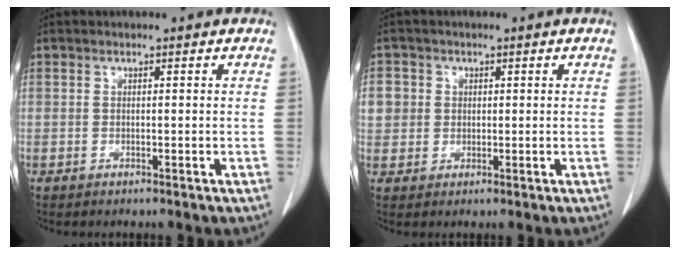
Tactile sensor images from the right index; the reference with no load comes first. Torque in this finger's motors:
{"motor_torque": [0.19, 0.12, 0.10, 0.03]}